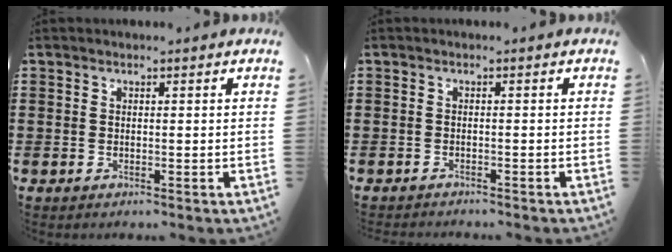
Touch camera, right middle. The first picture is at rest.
{"total": 0.7, "force": [-0.7, 0.1, 0.0], "torque": [-0.002, 0.001, -0.016]}